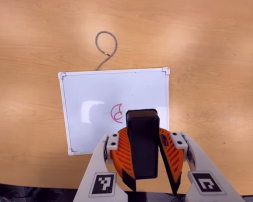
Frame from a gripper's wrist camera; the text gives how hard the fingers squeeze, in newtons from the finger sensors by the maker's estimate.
{"total": 10.9, "left": 11.3, "right": 10.4}